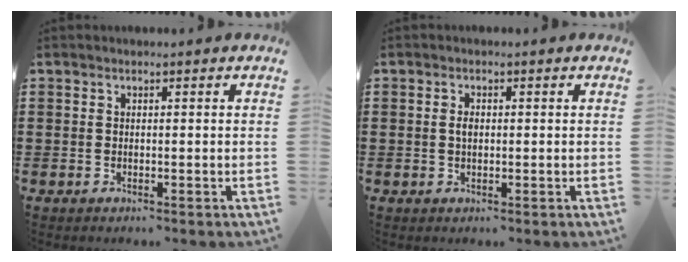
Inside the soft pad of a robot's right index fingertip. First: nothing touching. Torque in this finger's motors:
{"motor_torque": [0.91, 0.80, 0.22, 0.06]}